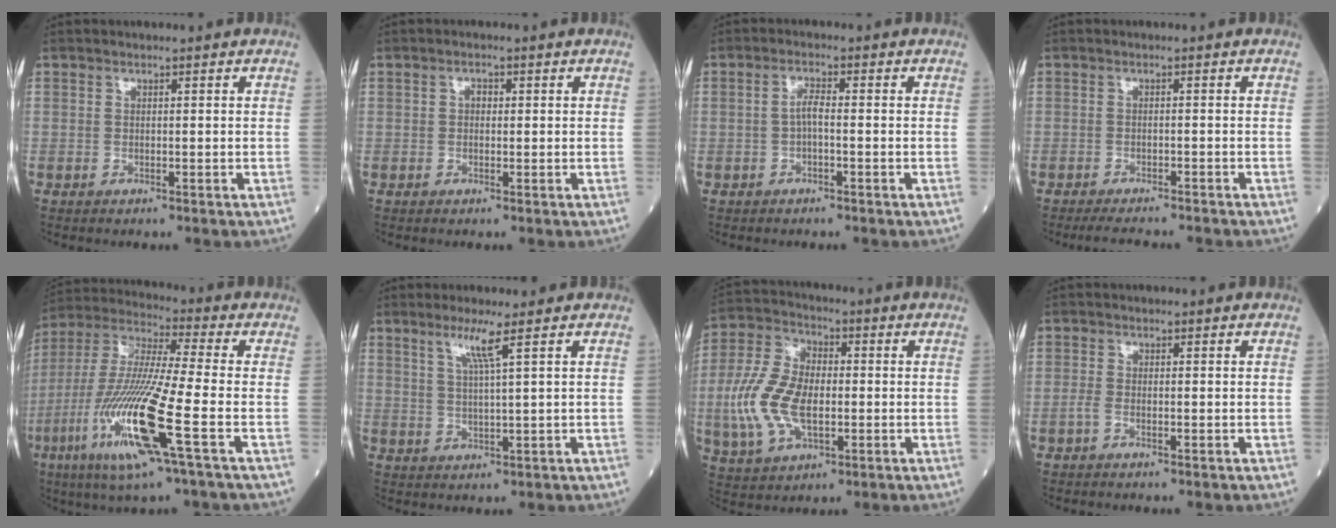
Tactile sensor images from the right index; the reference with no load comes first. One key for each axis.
{"total": 1.2, "fx": 0.2, "fy": 0.9, "fz": 0.9, "tx": -0.012, "ty": 0.007, "tz": 0.001}
{"total": 2.2, "fx": -0.6, "fy": 0.4, "fz": 2.1, "tx": -0.037, "ty": 0.005, "tz": -0.013}
{"total": 6.3, "fx": -5.7, "fy": 0.5, "fz": 2.7, "tx": -0.036, "ty": -0.012, "tz": -0.082}
{"total": 17.2, "fx": -6.0, "fy": 0.1, "fz": 16.1, "tx": -0.339, "ty": -0.021, "tz": -0.120}
{"total": 3.9, "fx": 2.1, "fy": -0.9, "fz": 3.1, "tx": -0.066, "ty": -0.005, "tz": 0.044}
{"total": 12.5, "fx": -1.7, "fy": 6.9, "fz": 10.3, "tx": -0.240, "ty": 0.014, "tz": -0.031}
{"total": 1.1, "fx": -0.5, "fy": 0.4, "fz": 0.9, "tx": -0.019, "ty": 0.001, "tz": -0.012}